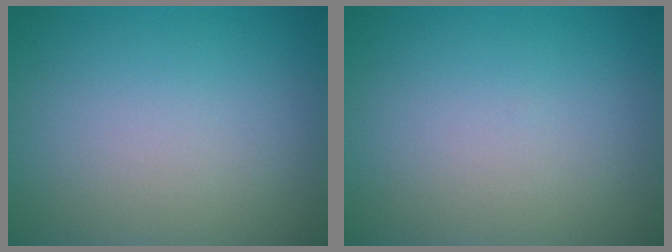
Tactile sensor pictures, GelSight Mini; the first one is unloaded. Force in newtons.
{"total": 0.0}